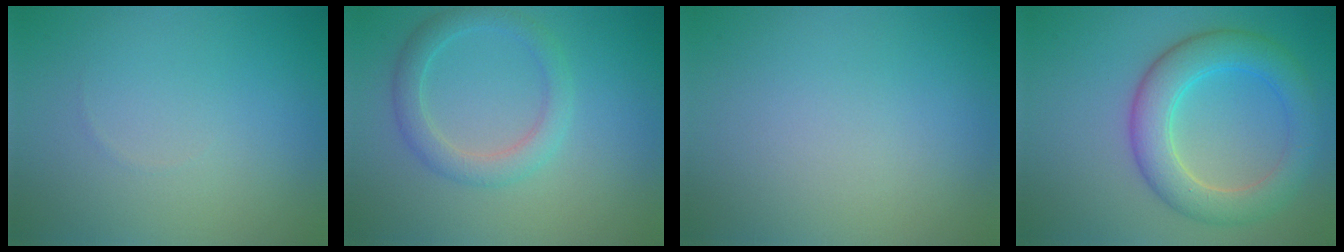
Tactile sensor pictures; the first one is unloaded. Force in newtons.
{"total": 2.9, "press": 2.9, "slide": 0.1}
{"total": 0.0}
{"total": 5.9, "press": 5.9, "slide": 0.1}